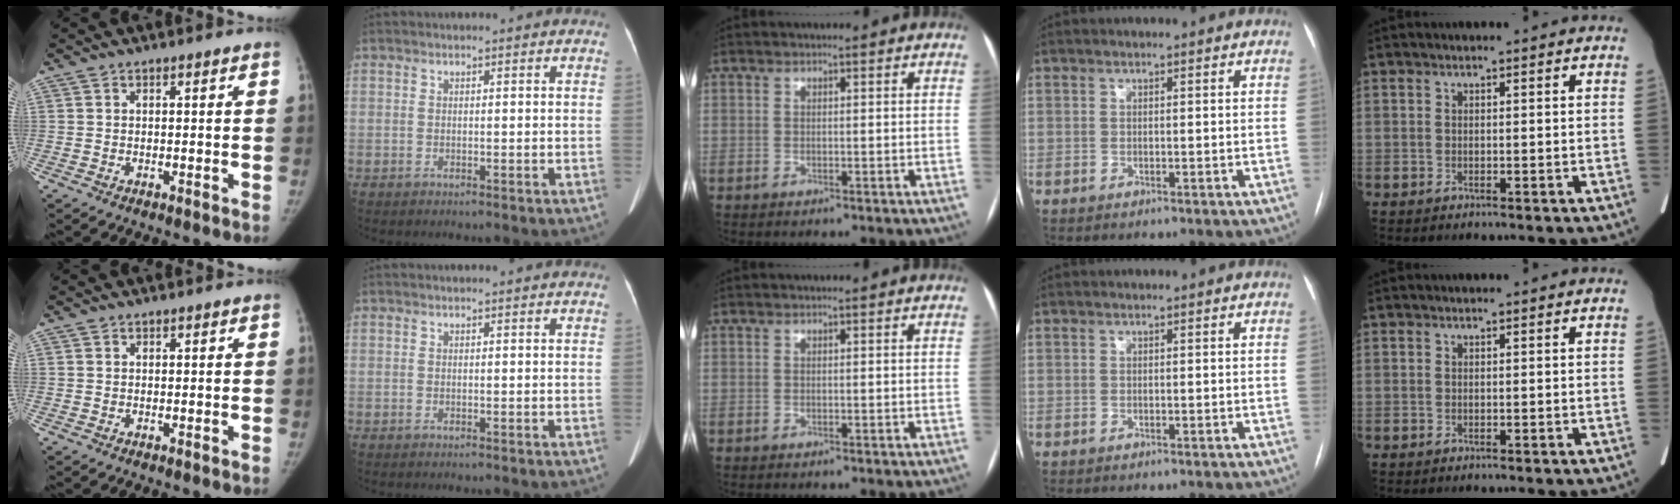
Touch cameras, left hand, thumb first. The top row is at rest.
{"index": {"total": 0.9, "force": [0.9, 0.1, 0.3], "torque": [-0.009, 0.005, 0.010]}}